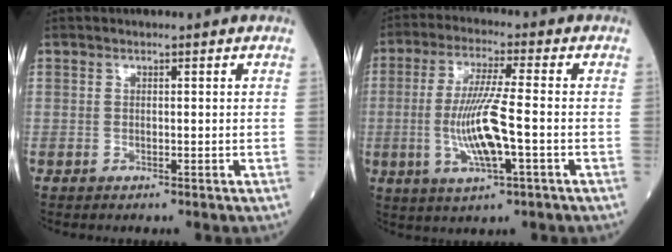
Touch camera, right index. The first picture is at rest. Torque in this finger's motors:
{"motor_torque": [0.44, -0.18, 0.30, 0.20]}